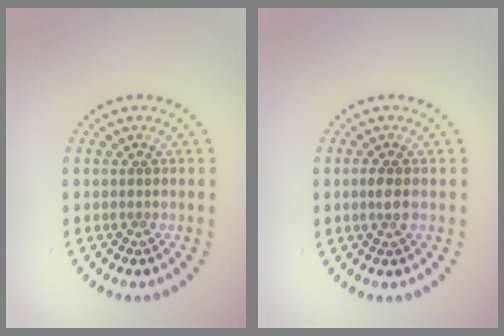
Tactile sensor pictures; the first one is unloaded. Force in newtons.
{"total": 1.5, "press": 1.5, "slide": 0.3}